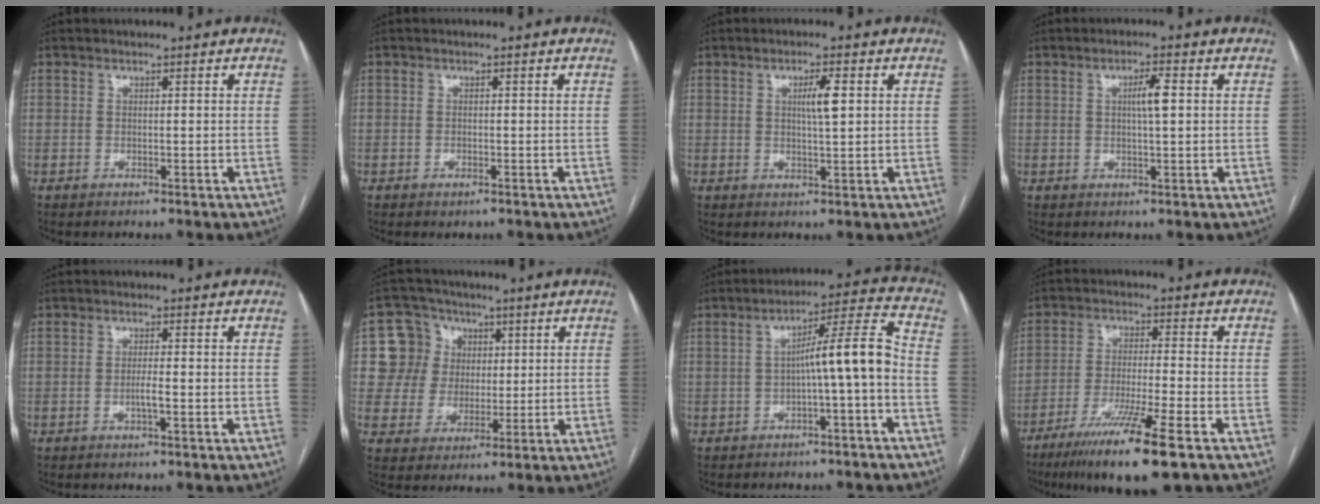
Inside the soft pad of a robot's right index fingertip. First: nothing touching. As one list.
[{"total": 0.7, "force": [-0.5, 0.4, 0.3], "torque": [-0.006, -0.001, -0.004]}, {"total": 3.5, "force": [0.9, 0.2, 3.3], "torque": [-0.056, 0.000, 0.014]}, {"total": 3.3, "force": [0.6, 0.2, 3.2], "torque": [-0.056, 0.002, 0.010]}, {"total": 2.0, "force": [-0.6, -0.1, 1.8], "torque": [-0.038, -0.001, -0.012]}, {"total": 8.4, "force": [2.2, 8.1, 0.9], "torque": [-0.016, 0.033, 0.042]}, {"total": 8.4, "force": [-1.7, -0.2, 8.2], "torque": [-0.121, 0.029, -0.026]}, {"total": 13.0, "force": [-8.1, -0.2, 10.2], "torque": [-0.188, -0.039, -0.138]}]